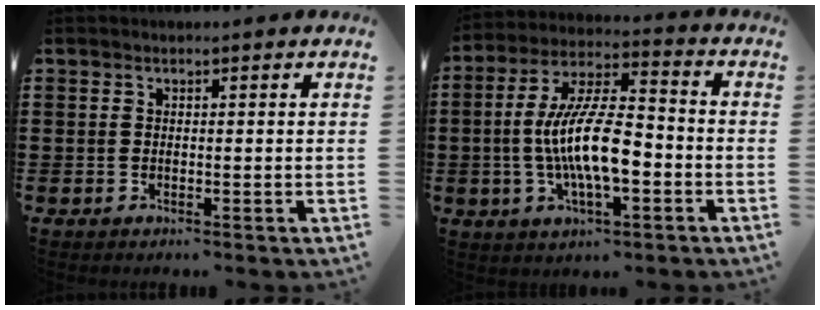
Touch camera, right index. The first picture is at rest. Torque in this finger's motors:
{"motor_torque": [2.14, 0.00, 1.05, 0.21]}